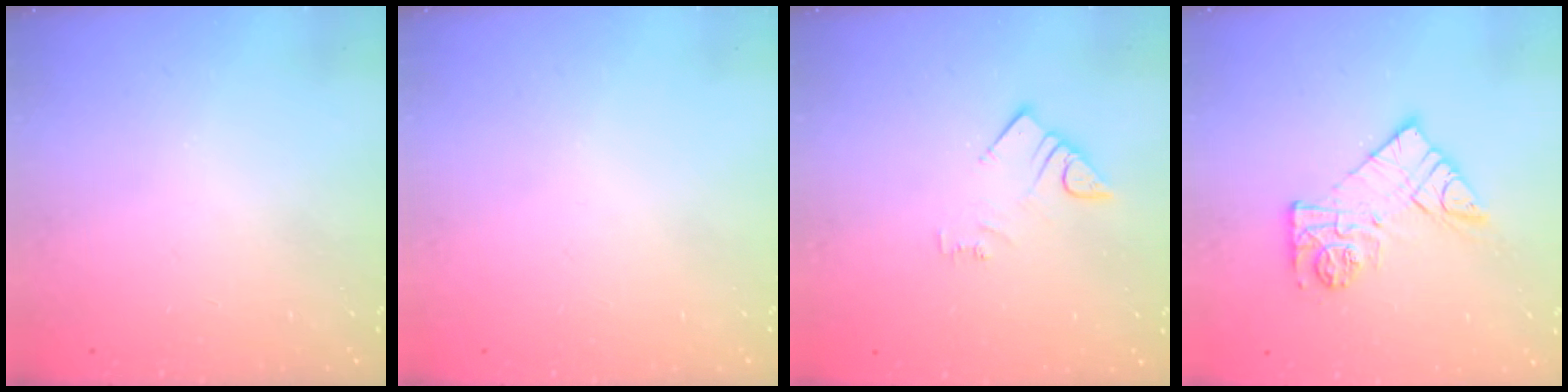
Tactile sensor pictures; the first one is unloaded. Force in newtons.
{"total": 0.0}
{"total": 3.7, "press": 3.7, "slide": 0.3}
{"total": 11.2, "press": 11.2, "slide": 0.8}